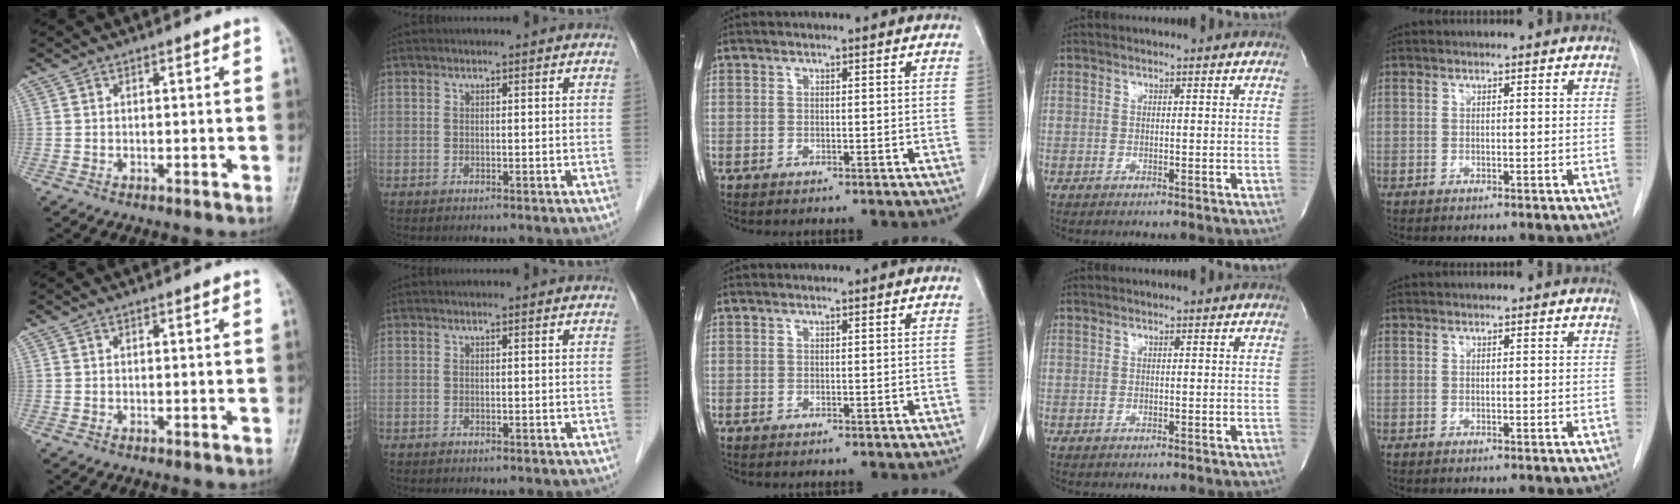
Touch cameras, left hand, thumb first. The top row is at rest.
{}